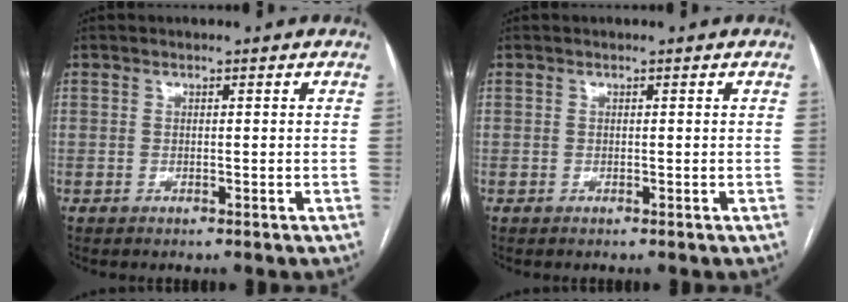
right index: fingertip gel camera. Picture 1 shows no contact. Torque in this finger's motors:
{"motor_torque": [0.00, 0.00, 0.01, 0.01]}